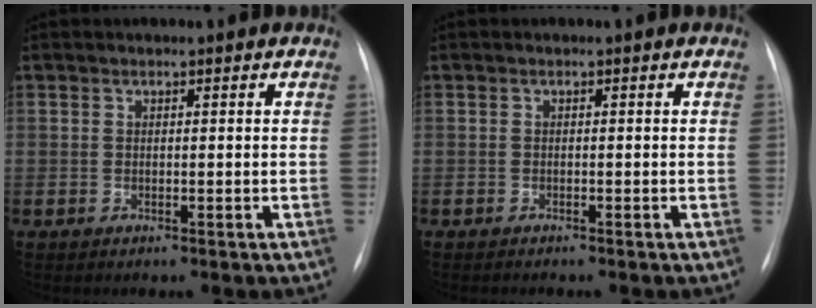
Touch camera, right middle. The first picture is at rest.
{"total": 1.0, "force": [-0.9, 0.0, 0.4], "torque": [-0.008, -0.003, -0.013]}